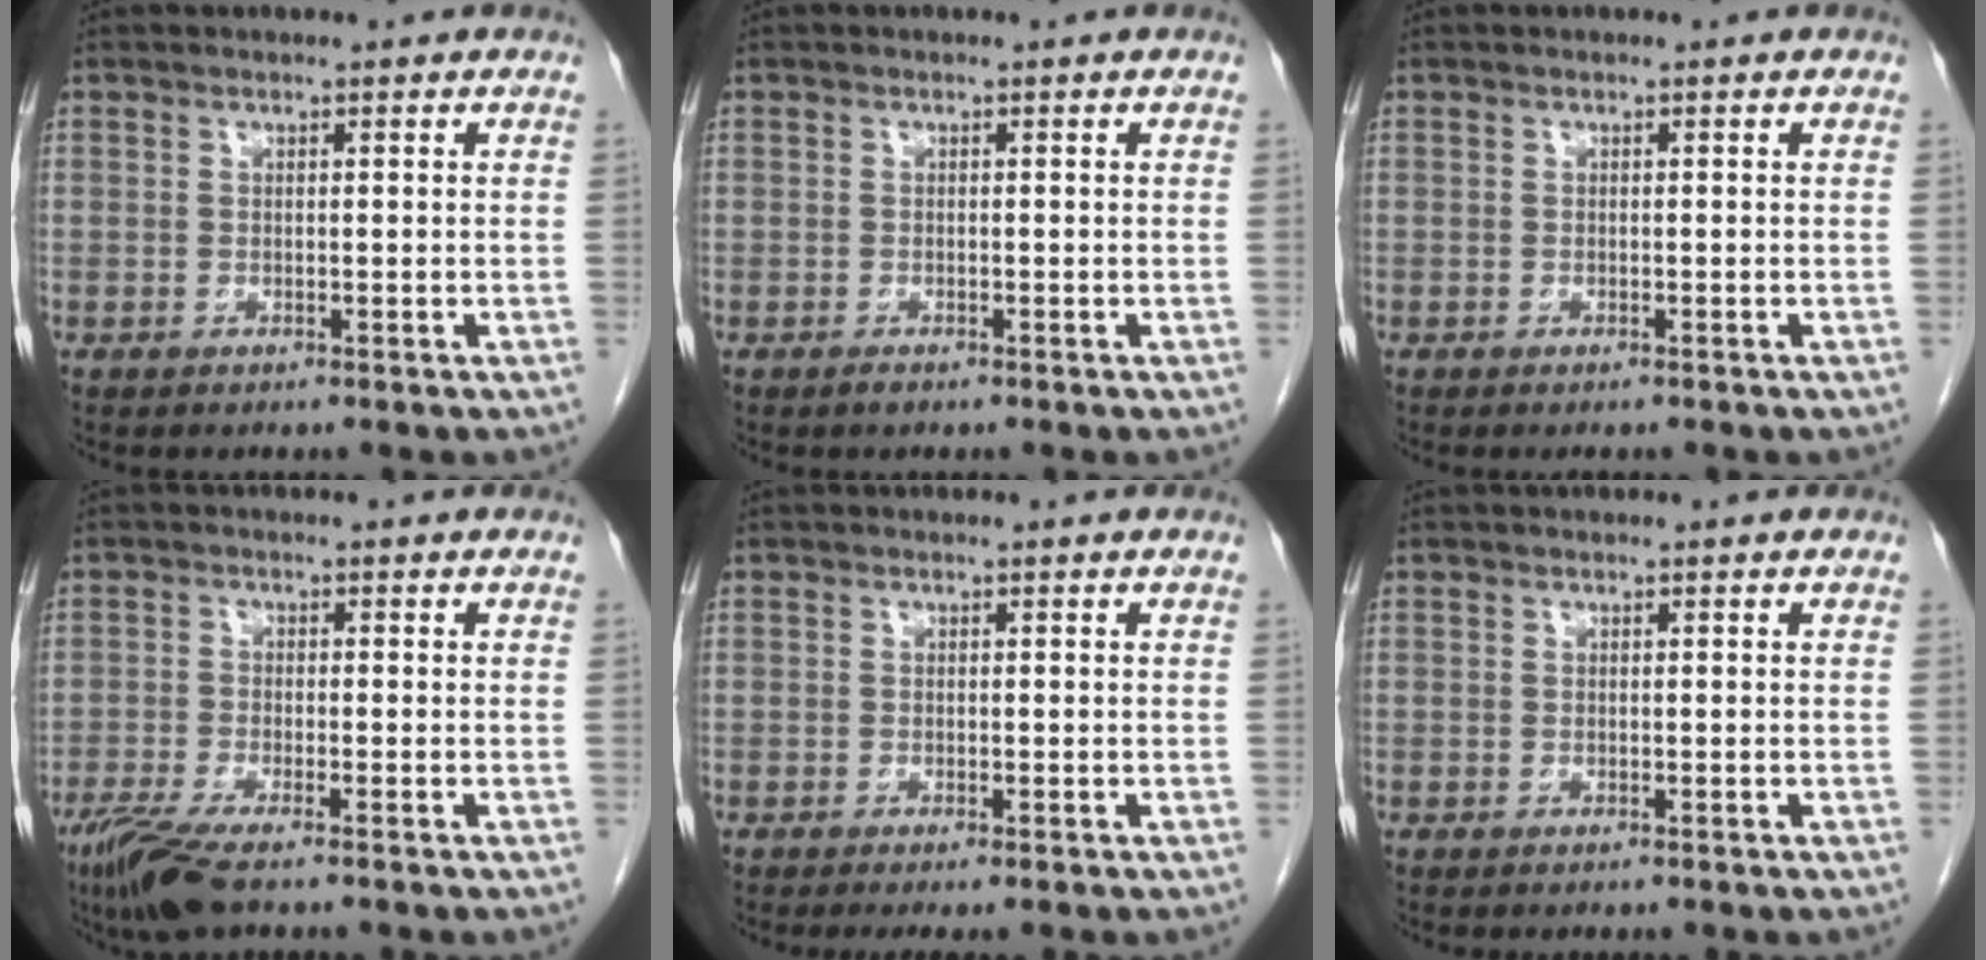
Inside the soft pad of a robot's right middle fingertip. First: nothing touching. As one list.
[{"total": 0.6, "force": [-0.5, 0.2, 0.3], "torque": [-0.008, -0.002, -0.007]}, {"total": 0.6, "force": [-0.5, 0.0, 0.3], "torque": [-0.012, -0.004, -0.005]}, {"total": 6.0, "force": [-4.3, 0.6, 4.2], "torque": [-0.082, -0.017, -0.079]}, {"total": 1.4, "force": [-1.0, 0.0, 1.0], "torque": [-0.018, -0.007, -0.015]}, {"total": 0.0}]